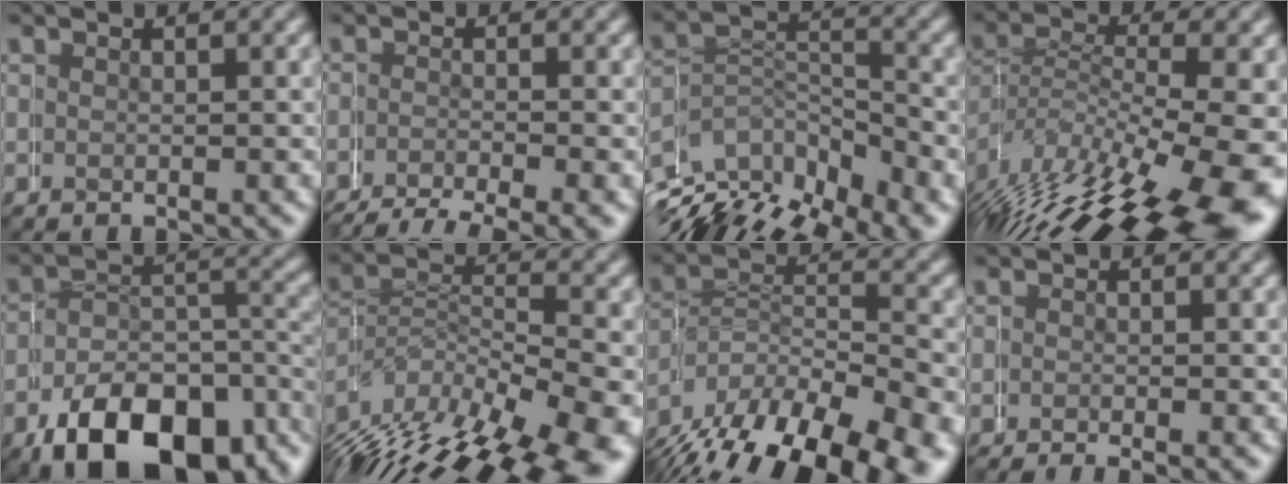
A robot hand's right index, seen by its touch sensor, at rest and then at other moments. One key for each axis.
{"total": 6.3, "fx": -5.4, "fy": 2.5, "fz": 2.0, "tx": -0.023, "ty": -0.017, "tz": -0.073}
{"total": 9.4, "fx": -4.5, "fy": 7.2, "fz": 4.0, "tx": -0.070, "ty": -0.018, "tz": -0.074}
{"total": 10.5, "fx": -3.3, "fy": 5.6, "fz": 8.3, "tx": -0.135, "ty": -0.038, "tz": -0.025}
{"total": 9.6, "fx": -6.5, "fy": 4.7, "fz": 5.2, "tx": -0.060, "ty": -0.019, "tz": -0.094}
{"total": 9.0, "fx": -3.4, "fy": 5.1, "fz": 6.6, "tx": -0.109, "ty": -0.022, "tz": -0.042}
{"total": 9.8, "fx": -6.5, "fy": 5.5, "fz": 4.9, "tx": -0.077, "ty": -0.026, "tz": -0.090}
{"total": 2.4, "fx": -2.2, "fy": 0.2, "fz": 0.9, "tx": -0.006, "ty": -0.006, "tz": -0.031}